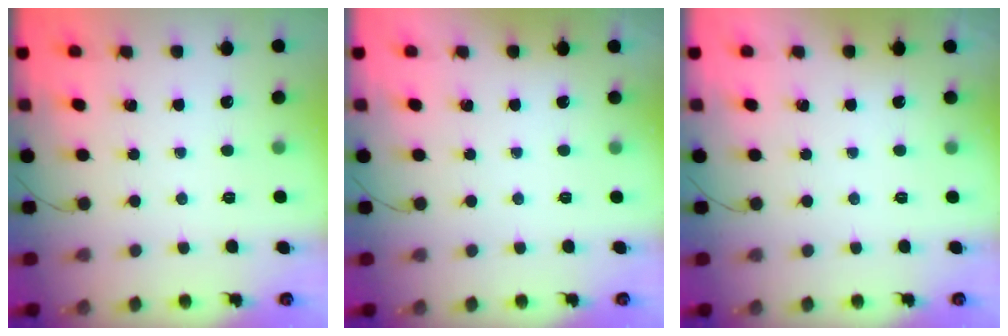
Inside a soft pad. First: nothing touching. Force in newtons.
{"total": 1.9, "press": 1.9, "slide": 0.3}
{"total": 1.9, "press": 1.9, "slide": 0.3}